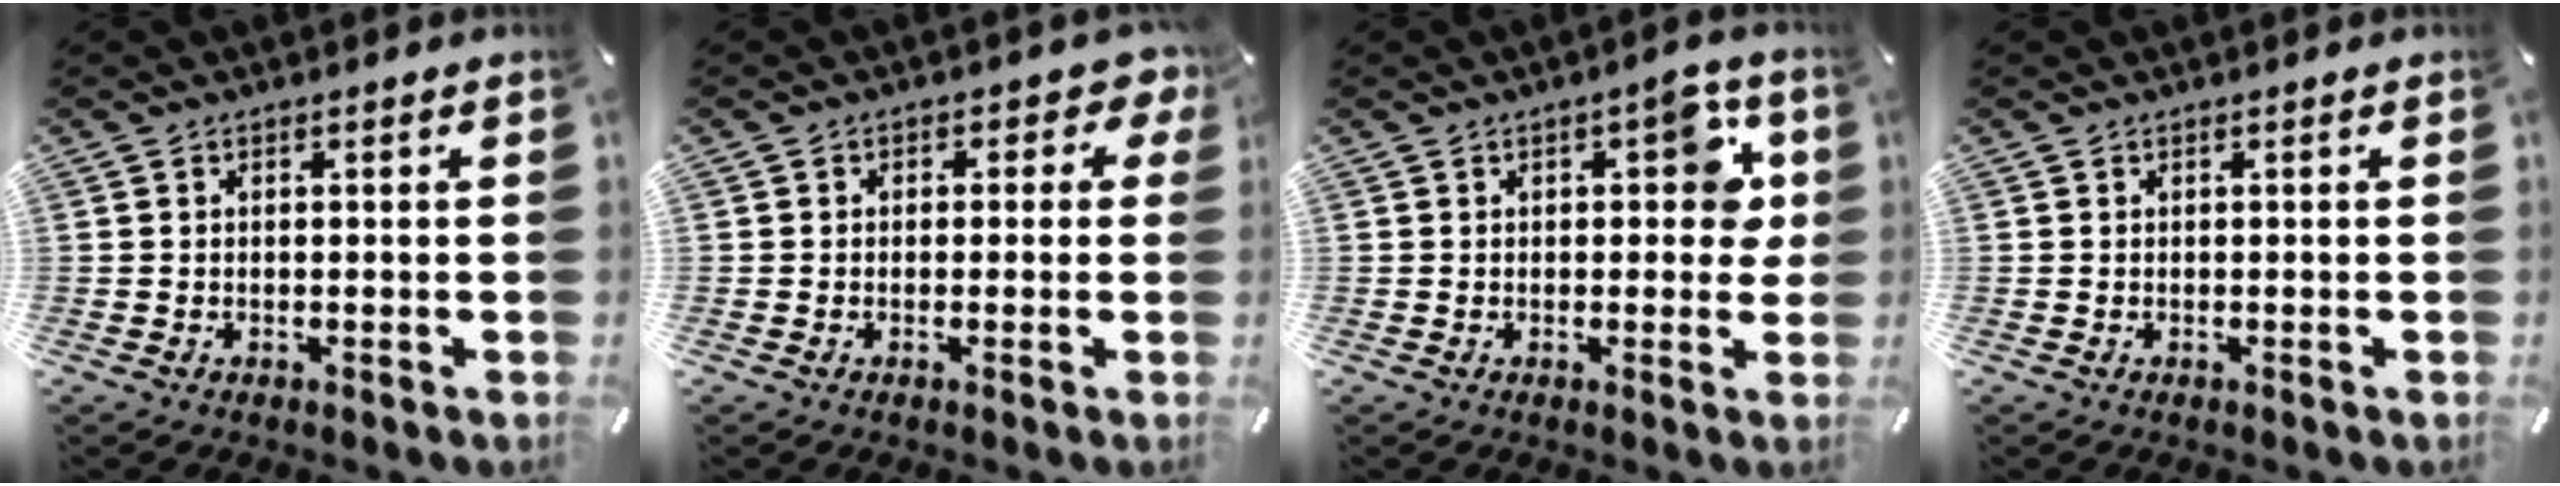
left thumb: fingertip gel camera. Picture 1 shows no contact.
{"total": 3.6, "force": [-0.2, 2.8, 2.2], "torque": [-0.027, 0.010, -0.008]}
{"total": 8.4, "force": [2.1, 4.6, 6.7], "torque": [-0.075, -0.004, 0.027]}
{"total": 0.0}